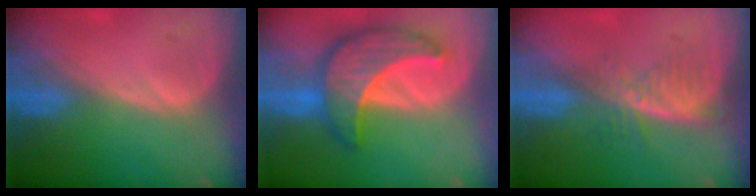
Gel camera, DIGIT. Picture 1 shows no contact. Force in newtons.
{"total": 9.4, "press": 9.3, "slide": 0.9}
{"total": 5.7, "press": 4.9, "slide": 2.9}